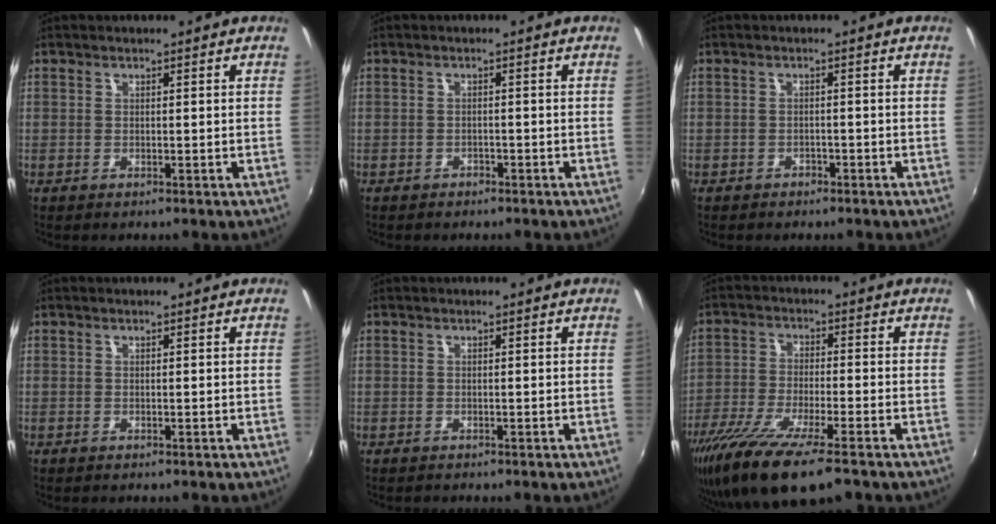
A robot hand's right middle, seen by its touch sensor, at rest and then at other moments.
{"total": 1.9, "force": [-1.6, 0.8, 0.4], "torque": [-0.012, -0.005, -0.023]}
{"total": 2.1, "force": [-1.8, 0.9, 0.5], "torque": [-0.013, -0.004, -0.025]}
{"total": 0.0}
{"total": 0.0}
{"total": 14.9, "force": [-10.7, 2.2, 10.2], "torque": [-0.211, -0.051, -0.192]}